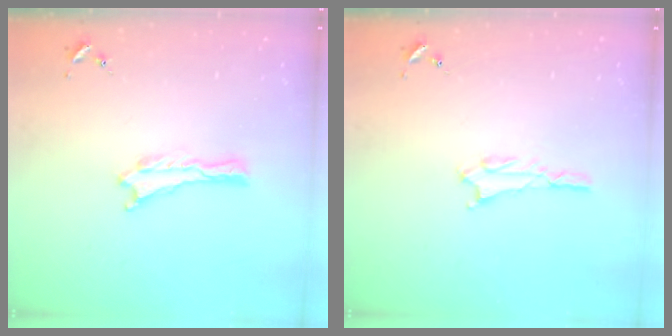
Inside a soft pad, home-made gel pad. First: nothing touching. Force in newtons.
{"total": 1.8, "press": 1.8, "slide": 0.2}